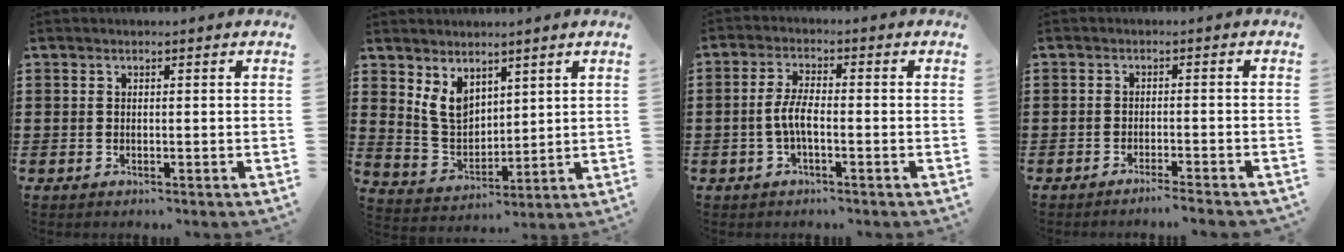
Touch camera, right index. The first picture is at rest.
{"total": 6.0, "force": [3.6, 3.8, 3.0], "torque": [-0.082, -0.002, 0.066]}
{"total": 4.3, "force": [-1.1, 1.3, 3.9], "torque": [-0.099, -0.005, -0.029]}
{"total": 2.0, "force": [-1.8, -0.4, 0.7], "torque": [-0.012, 0.001, -0.036]}